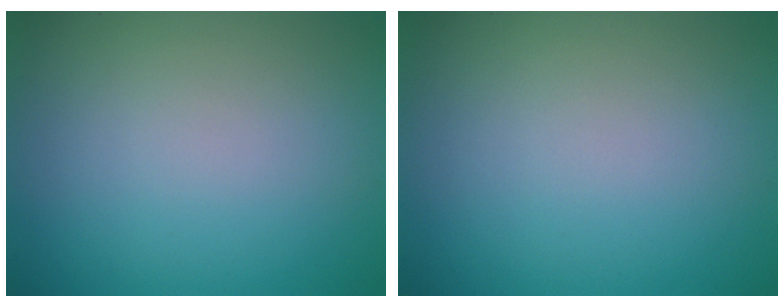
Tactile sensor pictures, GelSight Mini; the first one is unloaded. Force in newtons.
{"total": 0.0}